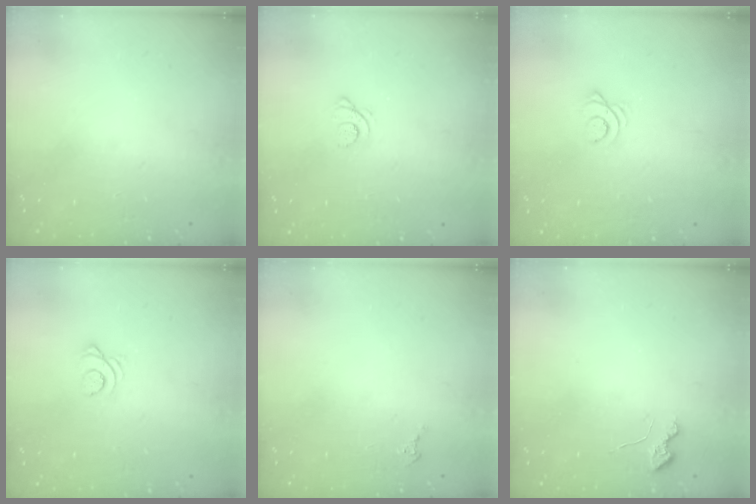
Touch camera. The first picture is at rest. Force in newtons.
{"total": 1.2, "press": 1.2, "slide": 0.1}
{"total": 2.3, "press": 2.3, "slide": 0.3}
{"total": 2.5, "press": 2.5, "slide": 0.2}
{"total": 1.7, "press": 1.7, "slide": 0.1}
{"total": 3.7, "press": 3.7, "slide": 0.5}